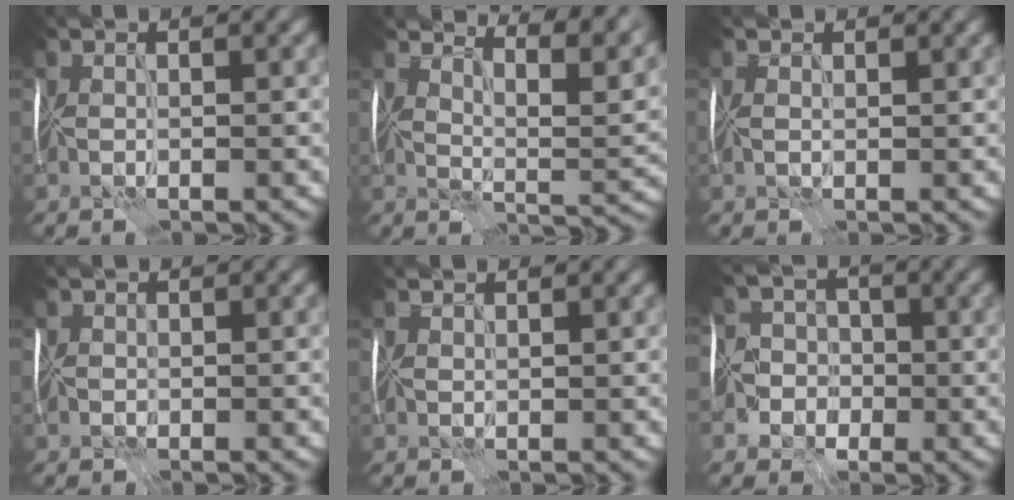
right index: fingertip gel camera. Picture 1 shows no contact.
{"total": 8.8, "force": [7.1, 1.9, 4.7], "torque": [-0.063, 0.007, 0.086]}
{"total": 1.1, "force": [0.5, 0.7, 0.6], "torque": [-0.010, 0.011, 0.000]}
{"total": 1.0, "force": [-0.1, 0.9, 0.2], "torque": [0.004, 0.006, -0.008]}
{"total": 1.1, "force": [0.9, 0.6, 0.2], "torque": [-0.008, 0.006, 0.012]}
{"total": 5.7, "force": [-2.7, 4.8, 1.5], "torque": [-0.011, 0.004, -0.076]}